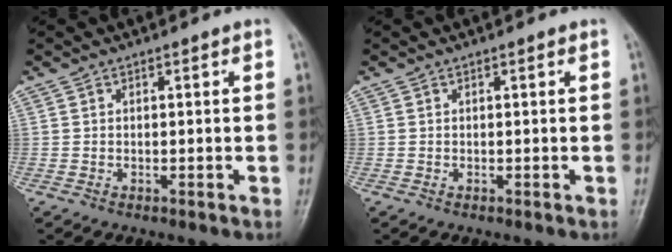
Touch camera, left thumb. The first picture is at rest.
{"total": 0.0}